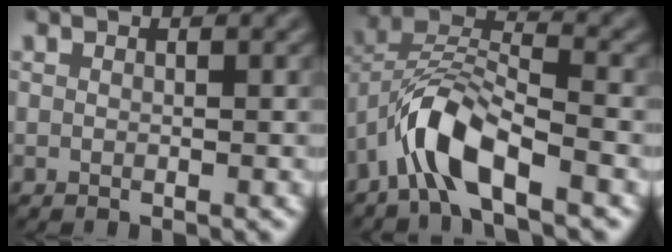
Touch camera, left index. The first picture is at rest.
{"total": 6.5, "force": [-4.0, 2.1, 4.6], "torque": [-0.091, 0.011, -0.079]}